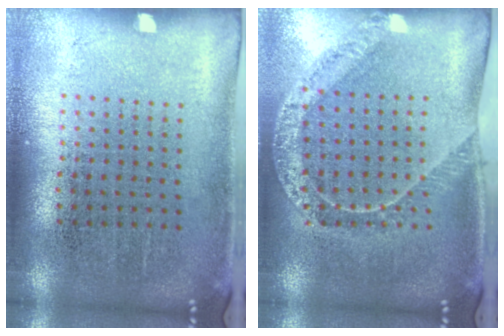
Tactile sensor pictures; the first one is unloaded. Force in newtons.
{"total": 1.4, "press": 1.4, "slide": 0.2}